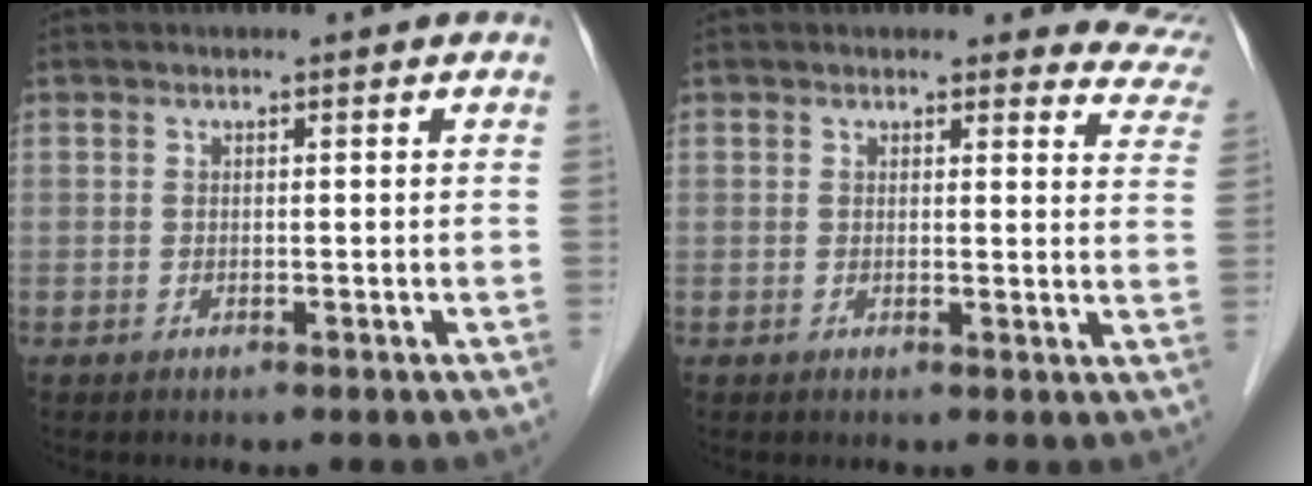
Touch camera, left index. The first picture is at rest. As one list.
[{"total": 8.8, "force": [8.4, 2.5, 0.8], "torque": [0.038, -0.032, 0.047]}]